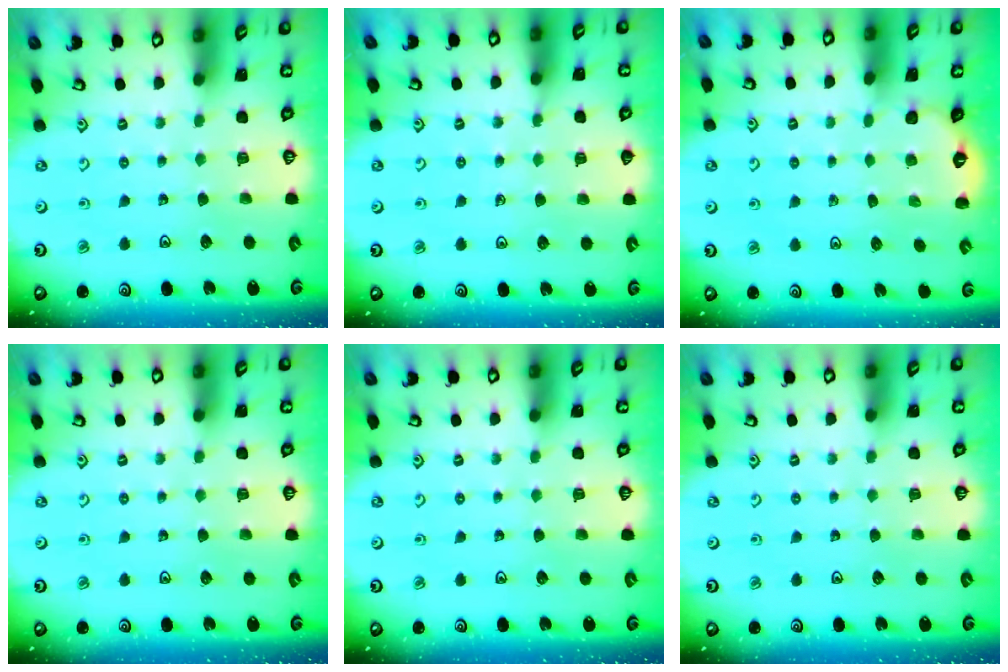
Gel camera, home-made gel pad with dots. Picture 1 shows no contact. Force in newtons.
{"total": 4.7, "press": 4.2, "slide": 2.1}
{"total": 1.5, "press": 1.0, "slide": 1.1}
{"total": 0.0}
{"total": 0.0}
{"total": 0.0}